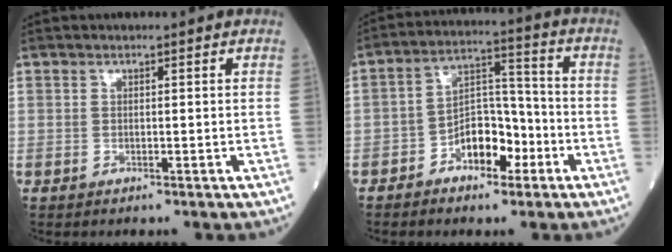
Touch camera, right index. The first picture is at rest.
{"total": 8.4, "force": [-4.0, 4.5, 5.8], "torque": [-0.104, 0.027, -0.068]}